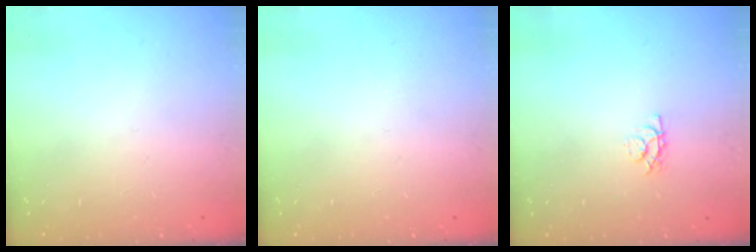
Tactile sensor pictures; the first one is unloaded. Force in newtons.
{"total": 0.0}
{"total": 3.6, "press": 3.6, "slide": 0.4}